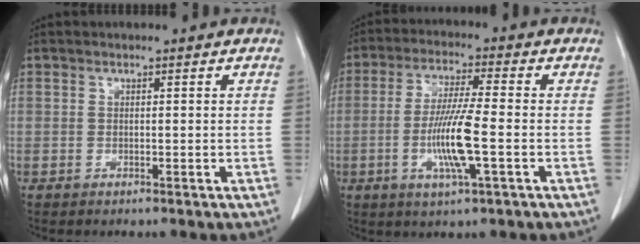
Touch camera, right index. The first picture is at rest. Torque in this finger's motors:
{"motor_torque": [1.50, 0.00, 0.85, 0.21]}